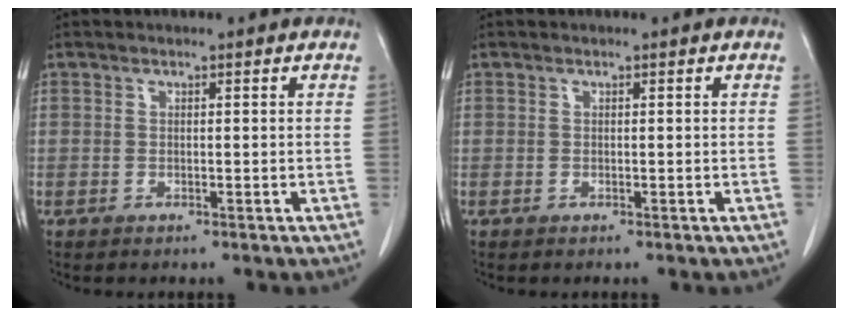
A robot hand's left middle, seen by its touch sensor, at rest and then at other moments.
{"total": 0.0}